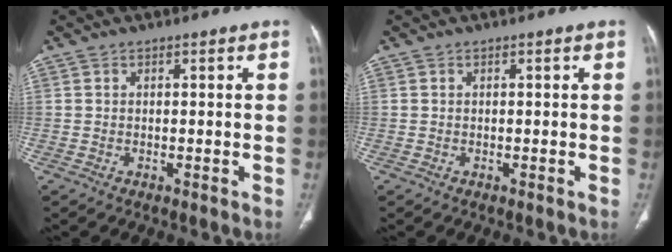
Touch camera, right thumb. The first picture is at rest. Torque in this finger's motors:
{"motor_torque": [0.04, 0.04, -0.24, 0.24, 0.02]}